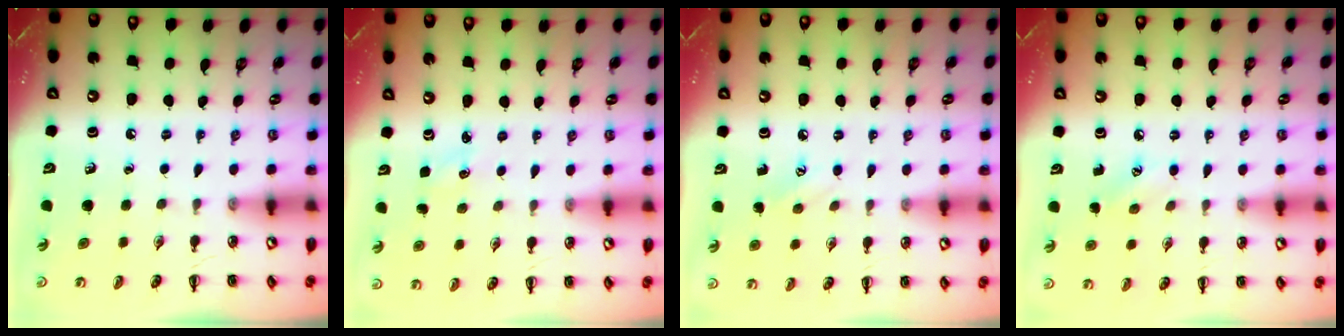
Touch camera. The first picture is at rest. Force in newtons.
{"total": 1.4, "press": 1.3, "slide": 0.4}
{"total": 6.2, "press": 6.0, "slide": 1.5}
{"total": 6.3, "press": 6.0, "slide": 1.8}